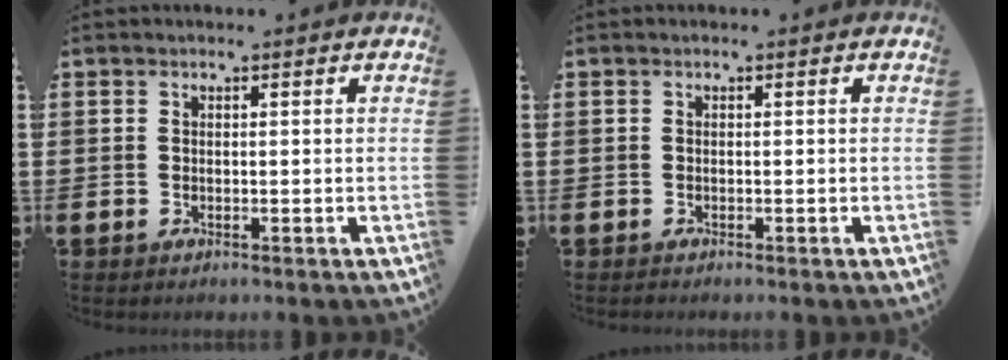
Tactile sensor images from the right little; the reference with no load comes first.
{"total": 0.0}